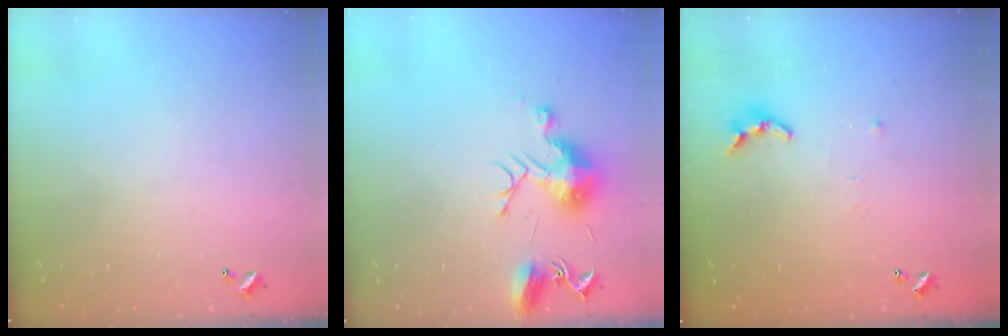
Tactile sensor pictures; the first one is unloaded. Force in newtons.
{"total": 9.6, "press": 9.6, "slide": 0.4}
{"total": 6.8, "press": 6.7, "slide": 0.5}